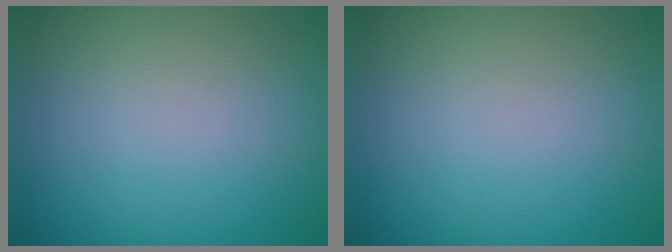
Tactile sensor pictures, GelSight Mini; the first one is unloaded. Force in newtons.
{"total": 0.0}